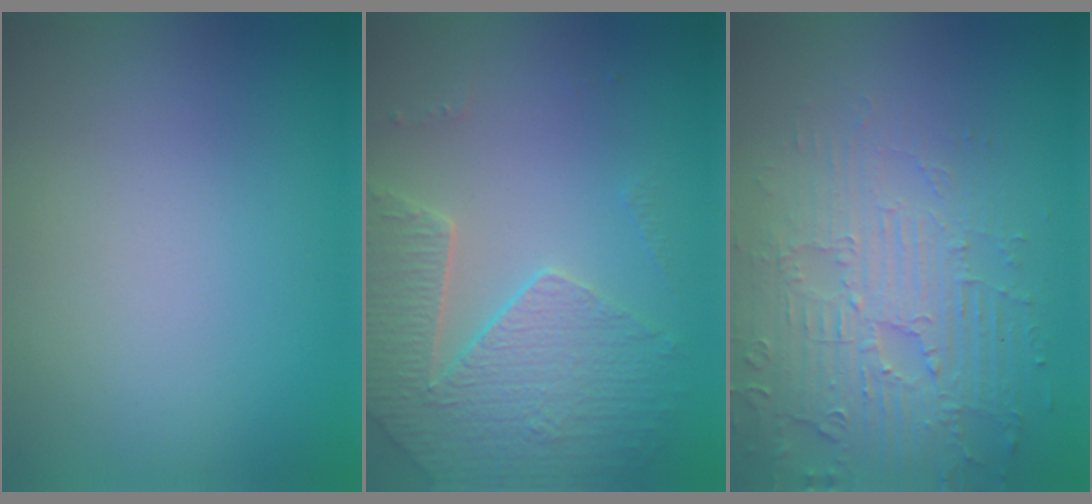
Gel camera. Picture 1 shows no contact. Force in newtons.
{"total": 4.5, "press": 4.2, "slide": 1.5}
{"total": 4.1, "press": 4.1, "slide": 0.5}